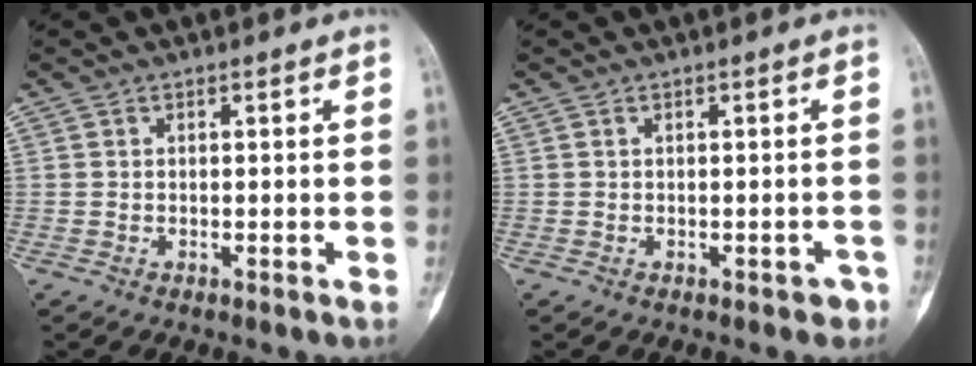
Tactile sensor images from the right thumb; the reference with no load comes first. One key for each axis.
{"total": 1.7, "fx": -0.9, "fy": 1.0, "fz": 1.0, "tx": 0.000, "ty": 0.011, "tz": -0.009}